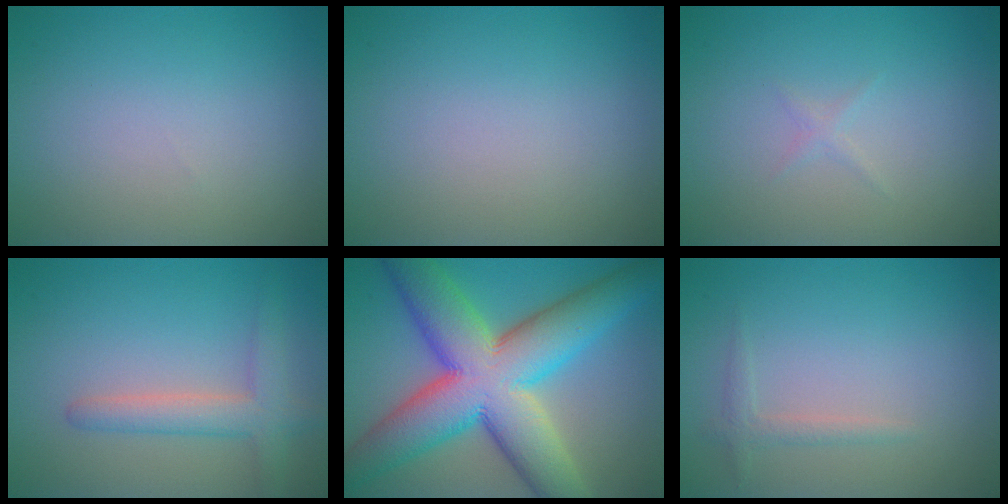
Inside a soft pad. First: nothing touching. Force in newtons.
{"total": 0.0}
{"total": 0.5, "press": 0.5, "slide": 0.0}
{"total": 3.3, "press": 3.3, "slide": 0.2}
{"total": 14.2, "press": 14.2, "slide": 0.6}
{"total": 1.2, "press": 1.2, "slide": 0.0}